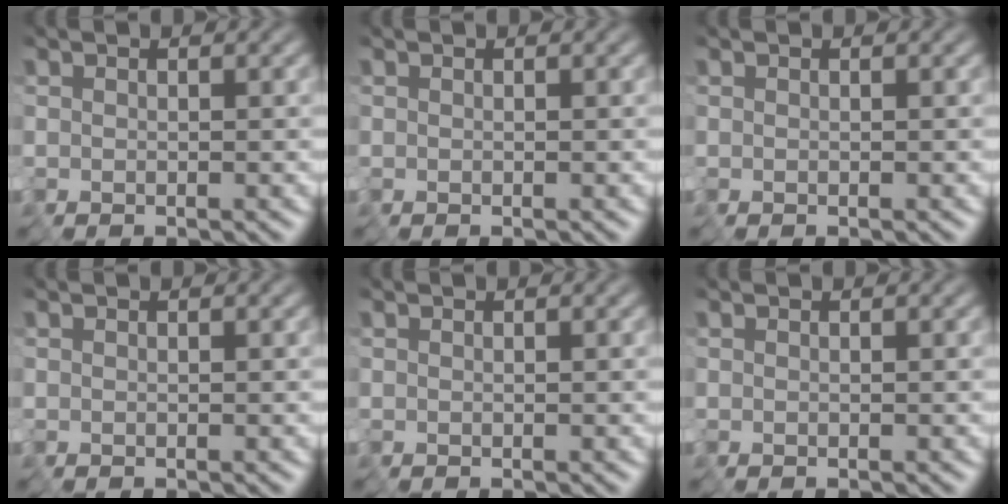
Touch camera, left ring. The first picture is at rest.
{"total": 0.0}
{"total": 0.0}
{"total": 0.0}
{"total": 0.0}
{"total": 0.0}